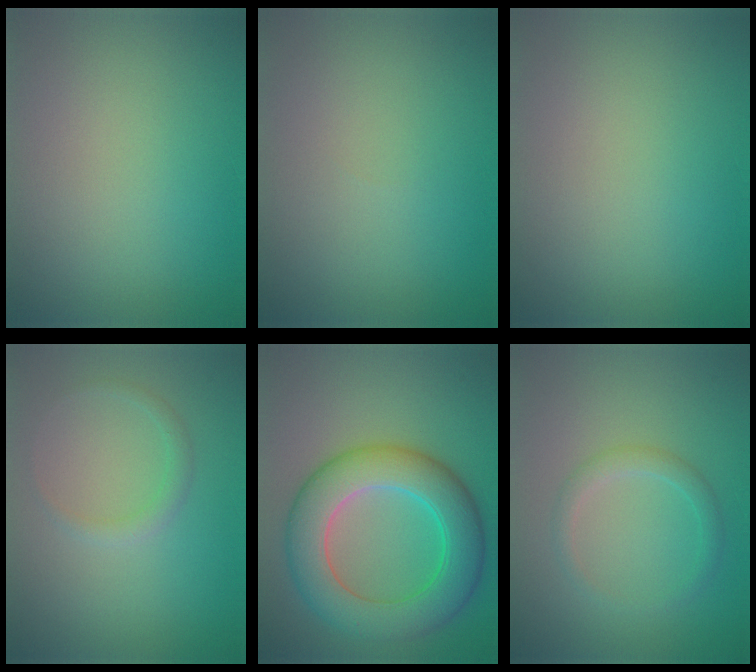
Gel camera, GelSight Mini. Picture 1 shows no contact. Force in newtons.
{"total": 0.0}
{"total": 0.0}
{"total": 1.1, "press": 1.1, "slide": 0.1}
{"total": 8.8, "press": 8.8, "slide": 0.1}
{"total": 1.7, "press": 1.7, "slide": 0.1}